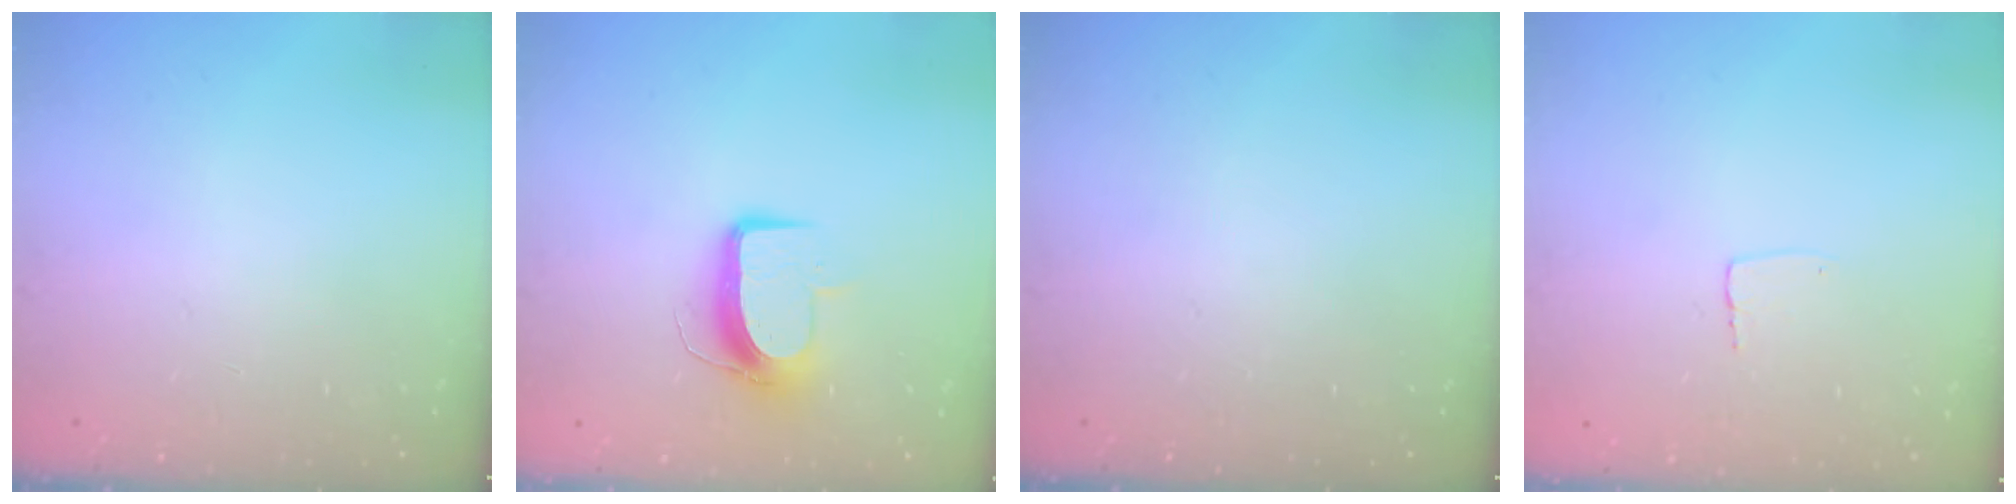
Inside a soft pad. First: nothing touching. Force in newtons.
{"total": 10.1, "press": 10.1, "slide": 0.2}
{"total": 0.0}
{"total": 2.7, "press": 2.7, "slide": 0.1}